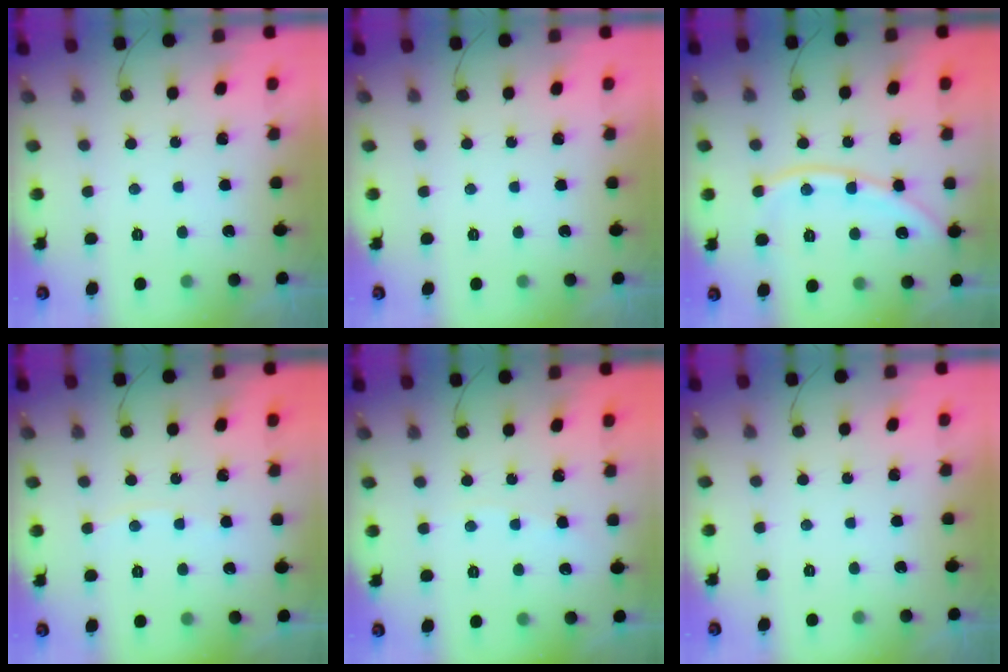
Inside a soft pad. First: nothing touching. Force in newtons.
{"total": 0.0}
{"total": 11.4, "press": 11.3, "slide": 1.6}
{"total": 4.3, "press": 4.3, "slide": 0.7}
{"total": 2.9, "press": 2.9, "slide": 0.4}
{"total": 0.0}